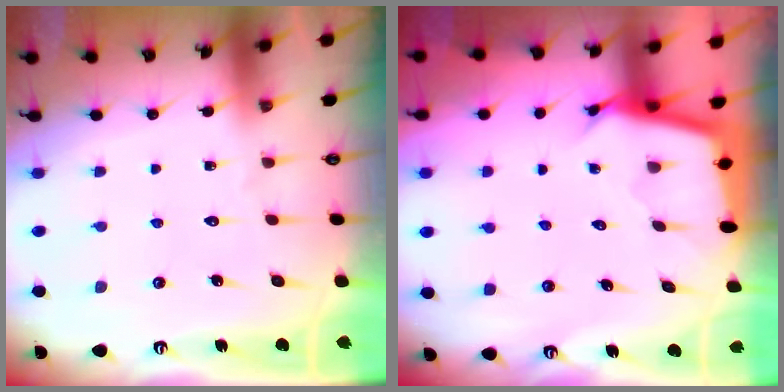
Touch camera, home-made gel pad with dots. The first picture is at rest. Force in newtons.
{"total": 2.6, "press": 2.6, "slide": 0.2}